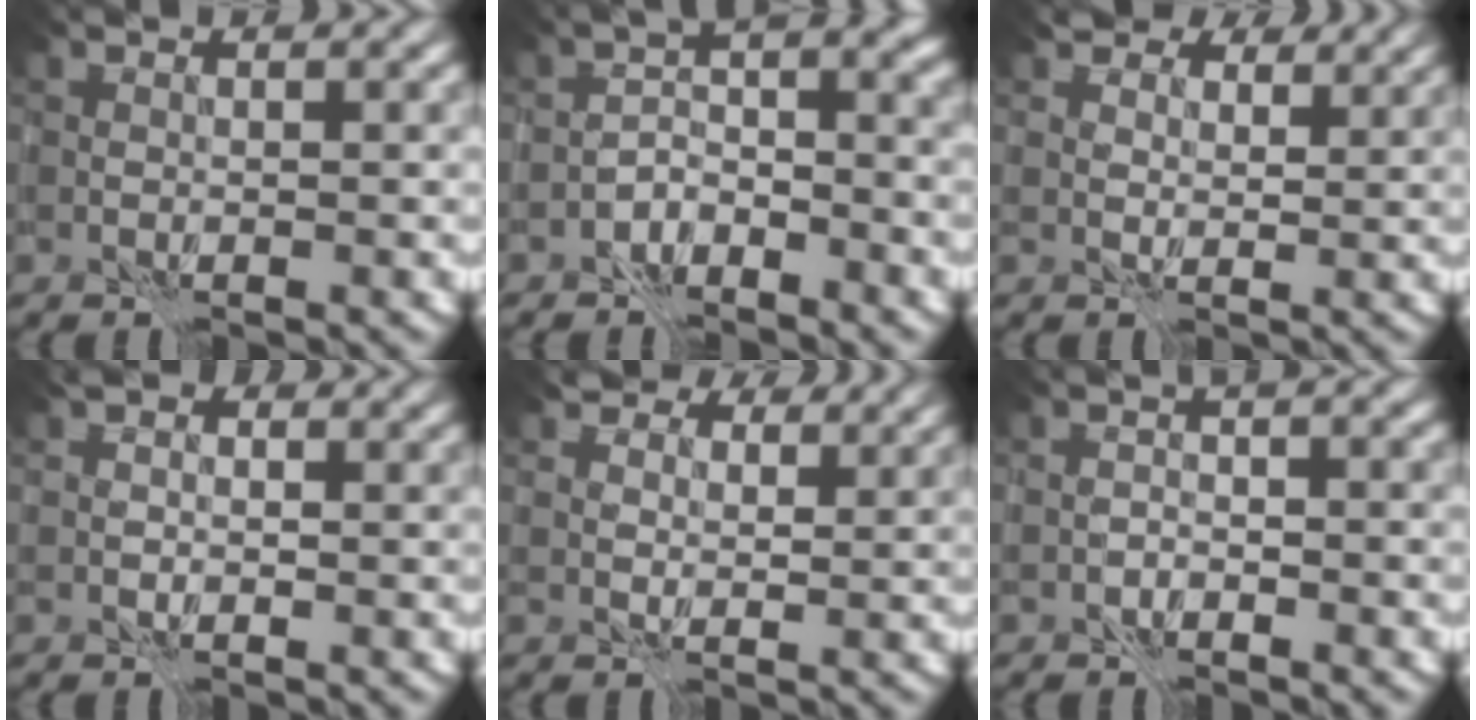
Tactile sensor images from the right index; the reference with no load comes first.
{"total": 3.4, "force": [-2.4, 1.5, 1.8], "torque": [-0.028, 0.010, -0.050]}
{"total": 4.9, "force": [3.7, 2.8, 1.6], "torque": [-0.032, 0.002, 0.051]}
{"total": 0.9, "force": [0.2, 0.8, 0.4], "torque": [-0.005, 0.003, -0.005]}
{"total": 5.4, "force": [4.0, 3.1, 1.8], "torque": [-0.037, 0.004, 0.052]}
{"total": 1.3, "force": [-1.0, 0.5, 0.8], "torque": [-0.017, 0.004, -0.022]}